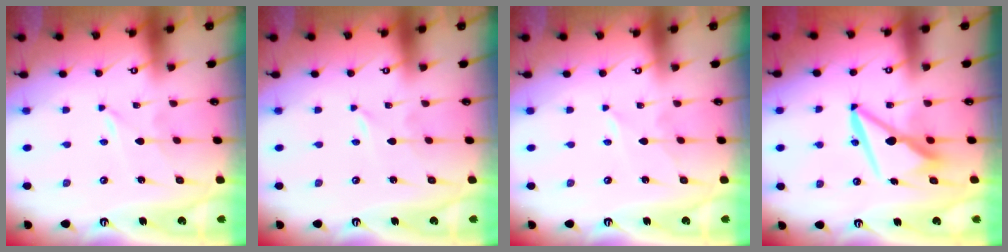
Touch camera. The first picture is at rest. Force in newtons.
{"total": 0.0}
{"total": 2.4, "press": 2.4, "slide": 0.3}
{"total": 9.1, "press": 8.9, "slide": 1.7}